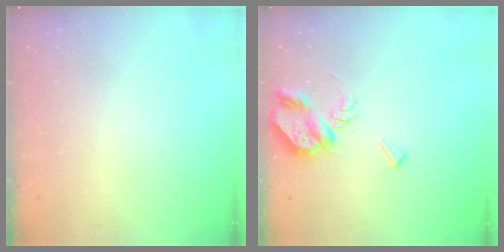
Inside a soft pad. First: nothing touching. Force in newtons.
{"total": 10.1, "press": 10.1, "slide": 0.8}